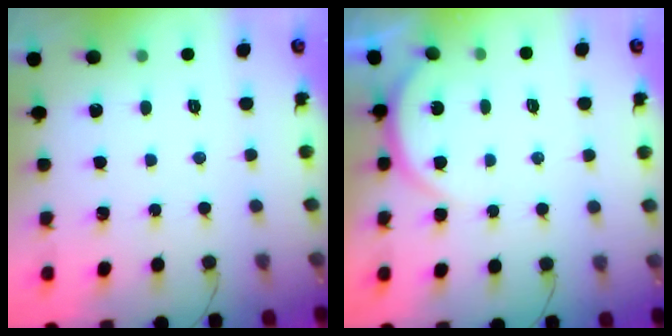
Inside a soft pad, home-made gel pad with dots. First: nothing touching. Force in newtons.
{"total": 4.8, "press": 4.7, "slide": 0.5}